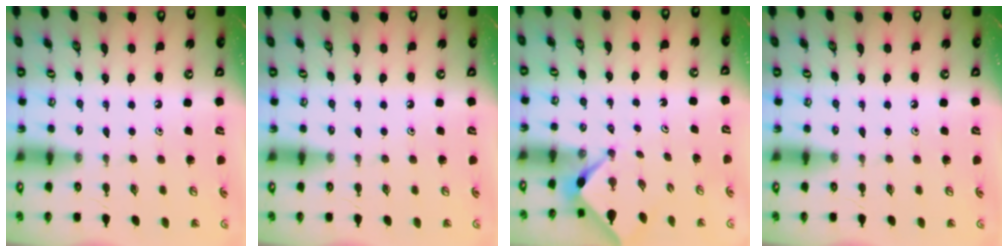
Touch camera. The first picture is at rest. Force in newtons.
{"total": 0.0}
{"total": 2.4, "press": 2.4, "slide": 0.1}
{"total": 0.0}